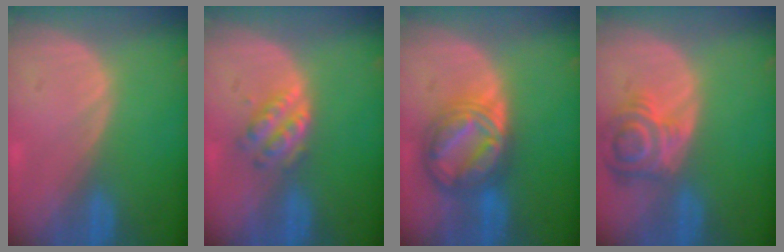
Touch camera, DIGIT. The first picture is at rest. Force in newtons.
{"total": 4.9, "press": 4.3, "slide": 2.3}
{"total": 8.8, "press": 8.8, "slide": 0.6}
{"total": 6.7, "press": 6.5, "slide": 1.6}